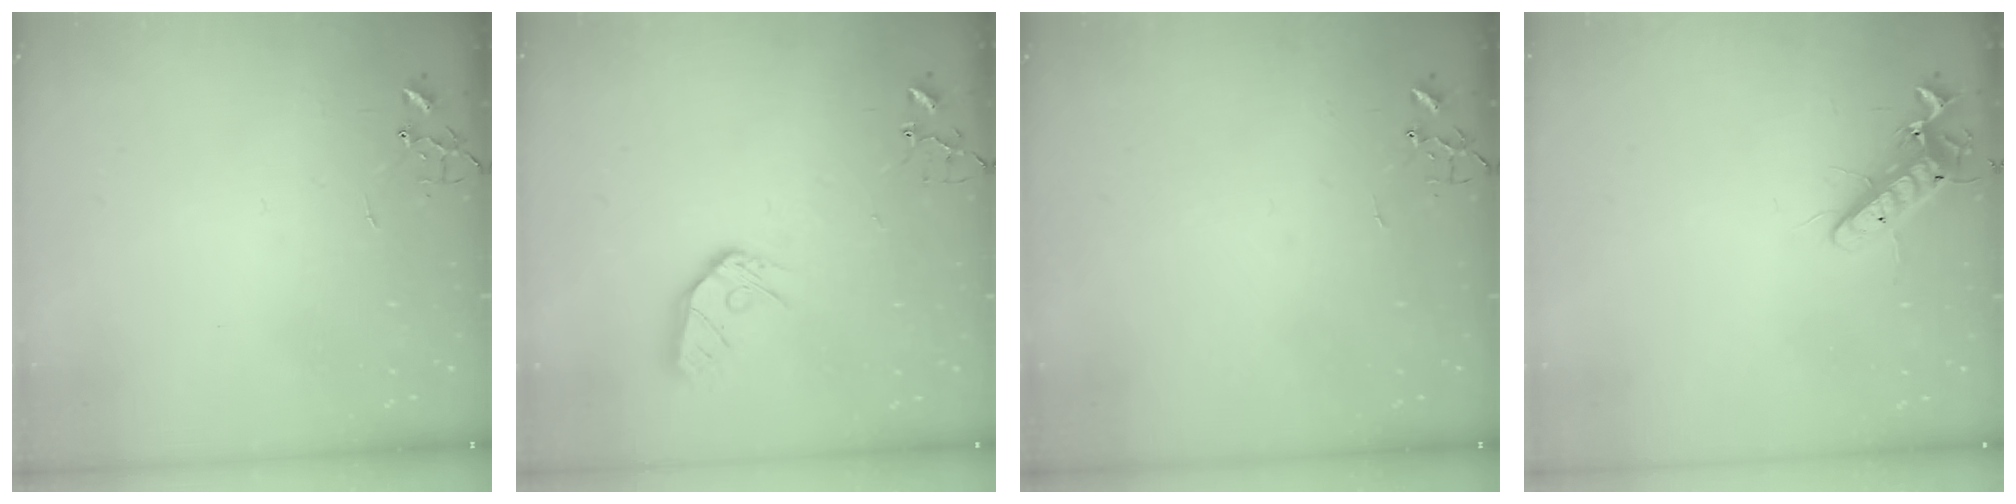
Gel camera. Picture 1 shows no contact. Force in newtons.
{"total": 10.7, "press": 10.6, "slide": 1.2}
{"total": 0.0}
{"total": 13.1, "press": 12.9, "slide": 2.2}